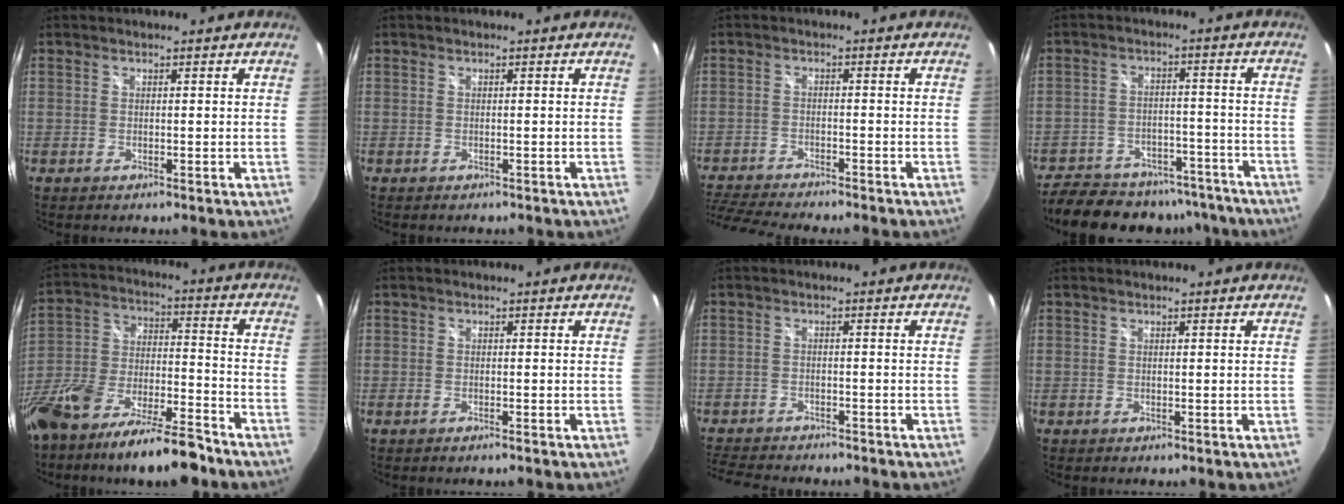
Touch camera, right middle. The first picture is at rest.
{"total": 0.7, "force": [-0.6, 0.3, 0.2], "torque": [-0.005, -0.001, -0.007]}
{"total": 9.8, "force": [-9.1, 0.8, 3.6], "torque": [-0.102, -0.021, -0.158]}
{"total": 18.8, "force": [-15.7, 7.7, 6.9], "torque": [-0.151, 0.012, -0.208]}
{"total": 18.5, "force": [-12.2, 6.6, 12.2], "torque": [-0.242, -0.019, -0.207]}
{"total": 0.8, "force": [-0.7, 0.1, 0.4], "torque": [-0.008, -0.001, -0.014]}
{"total": 8.7, "force": [-8.0, 2.1, 2.7], "torque": [-0.079, -0.014, -0.131]}
{"total": 0.0}